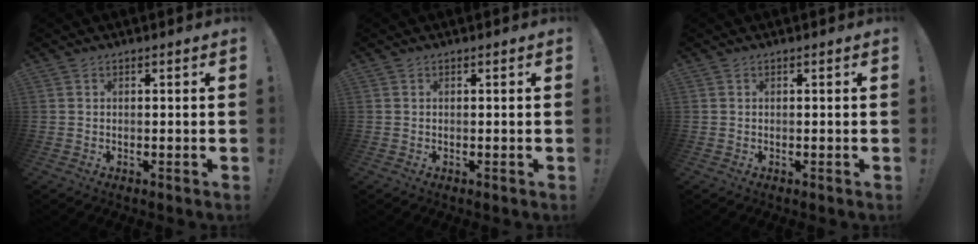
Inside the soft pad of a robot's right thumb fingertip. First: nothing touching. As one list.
[{"total": 0.0}, {"total": 0.0}]